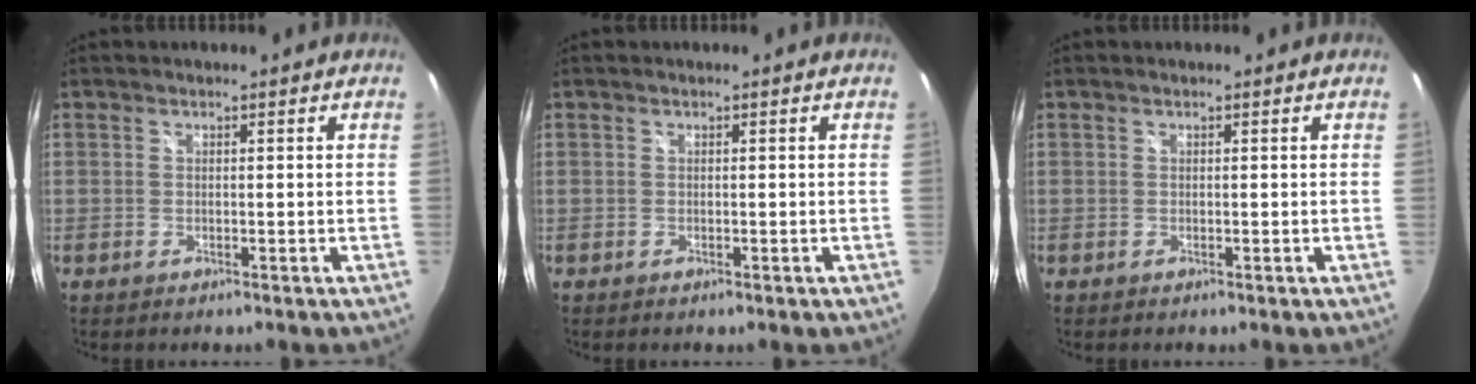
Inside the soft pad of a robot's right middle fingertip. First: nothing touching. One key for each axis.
{"total": 0.0}
{"total": 0.0}